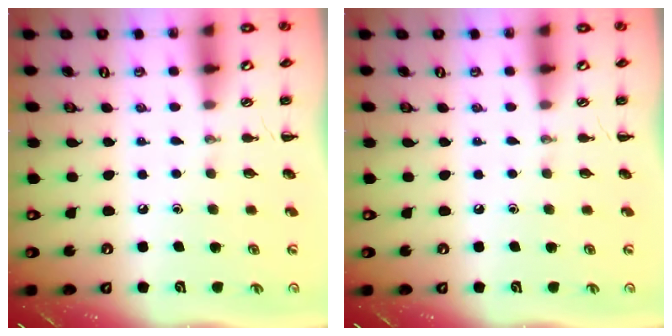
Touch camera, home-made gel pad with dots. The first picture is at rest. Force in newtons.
{"total": 0.0}